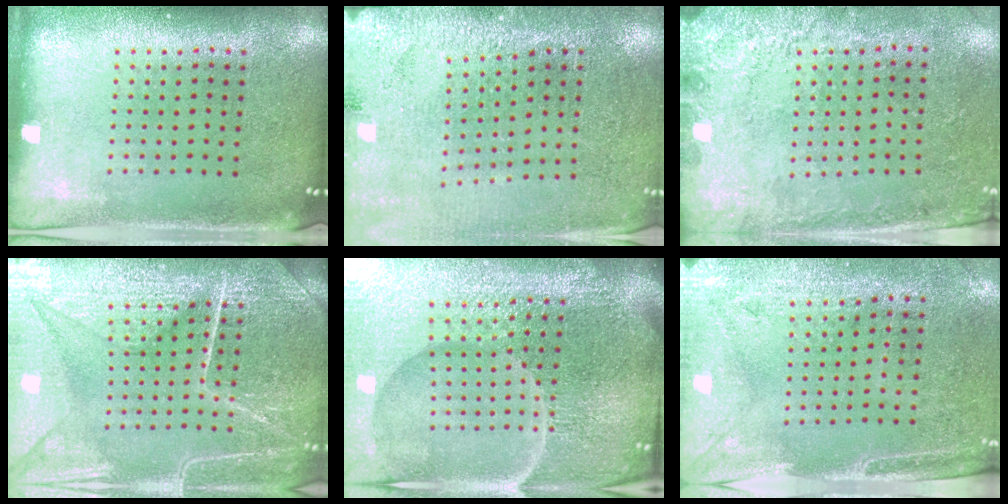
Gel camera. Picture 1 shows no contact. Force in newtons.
{"total": 2.8, "press": 2.8, "slide": 0.1}
{"total": 2.6, "press": 2.1, "slide": 1.5}
{"total": 7.3, "press": 7.2, "slide": 0.9}
{"total": 7.1, "press": 6.2, "slide": 3.4}
{"total": 2.9, "press": 2.4, "slide": 1.5}